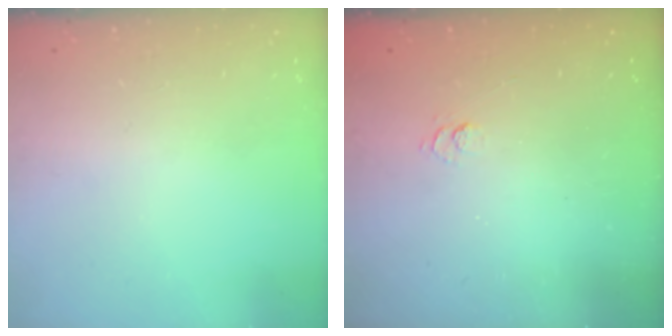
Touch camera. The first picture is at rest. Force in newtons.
{"total": 2.7, "press": 2.2, "slide": 1.5}